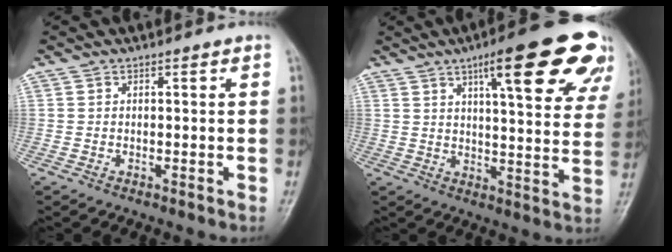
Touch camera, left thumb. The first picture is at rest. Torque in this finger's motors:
{"motor_torque": [0.75, 0.58, 1.73, -1.04, 0.35]}